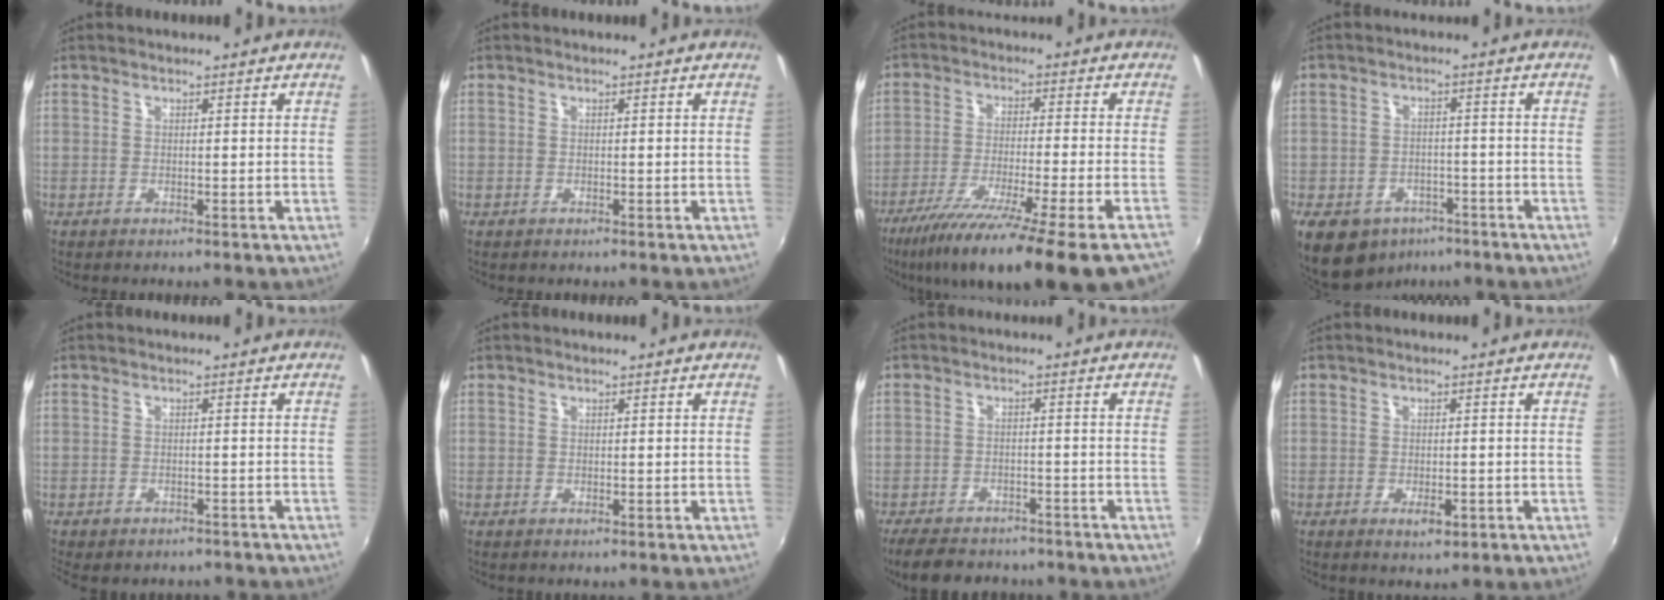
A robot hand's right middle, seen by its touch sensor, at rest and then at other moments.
{"total": 0.0}
{"total": 19.5, "force": [-15.0, -1.1, 12.5], "torque": [-0.222, -0.070, -0.238]}
{"total": 12.5, "force": [-8.2, 8.0, 5.0], "torque": [-0.133, -0.006, -0.113]}
{"total": 5.4, "force": [-4.5, 2.1, 2.3], "torque": [-0.052, -0.022, -0.056]}
{"total": 0.0}
{"total": 10.0, "force": [-8.2, 4.3, 3.8], "torque": [-0.094, -0.005, -0.124]}
{"total": 2.5, "force": [-1.0, 1.1, 2.0], "torque": [-0.035, -0.005, -0.012]}